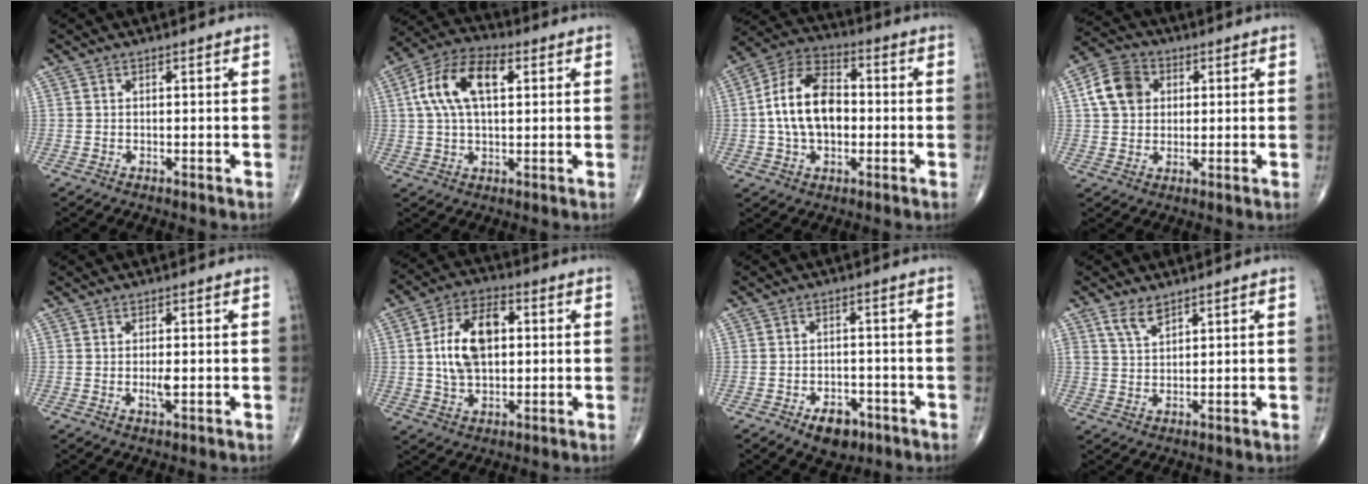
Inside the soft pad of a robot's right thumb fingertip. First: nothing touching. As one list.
[{"total": 12.8, "force": [3.2, 6.7, 10.4], "torque": [-0.201, 0.025, 0.054]}, {"total": 14.5, "force": [-0.3, 9.1, 11.3], "torque": [-0.188, 0.029, -0.013]}, {"total": 8.8, "force": [2.0, 7.1, 4.9], "torque": [-0.075, 0.008, 0.029]}, {"total": 2.4, "force": [-0.3, 0.9, 2.2], "torque": [-0.037, -0.003, -0.005]}, {"total": 12.9, "force": [1.4, 7.7, 10.2], "torque": [-0.168, 0.012, 0.022]}, {"total": 6.3, "force": [-3.5, 3.8, 3.5], "torque": [-0.030, 0.016, -0.050]}, {"total": 4.1, "force": [2.9, 1.9, 2.2], "torque": [-0.037, -0.017, 0.061]}]